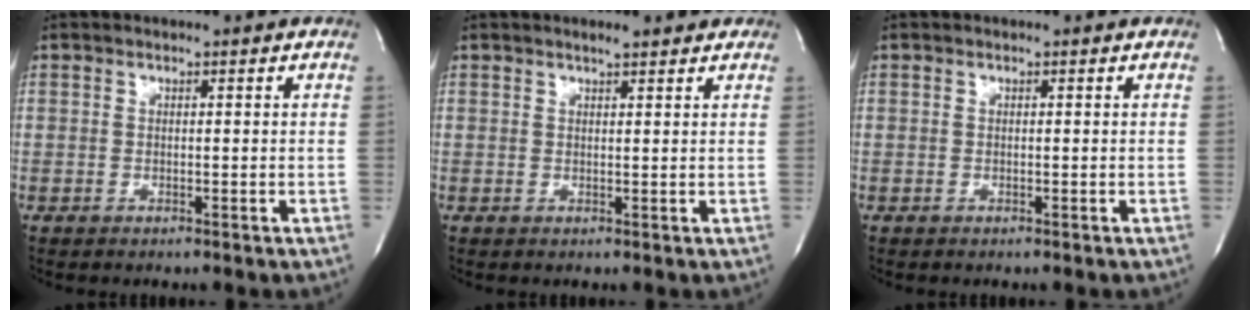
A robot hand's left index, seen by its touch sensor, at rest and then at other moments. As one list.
[{"total": 2.4, "force": [2.1, 0.4, 1.2], "torque": [-0.020, 0.010, 0.027]}, {"total": 0.0}]